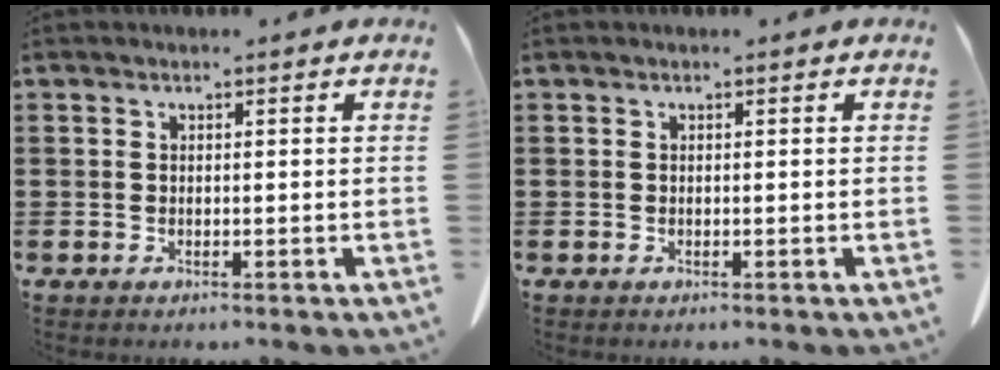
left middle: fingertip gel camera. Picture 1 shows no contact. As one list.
[{"total": 0.0}]